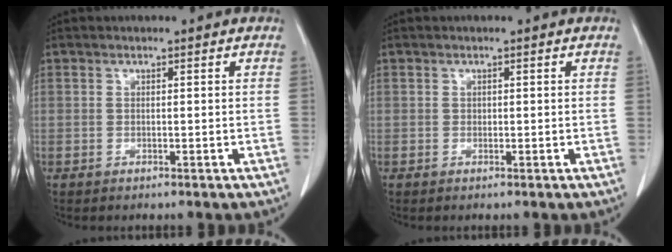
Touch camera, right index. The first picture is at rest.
{"total": 0.0}